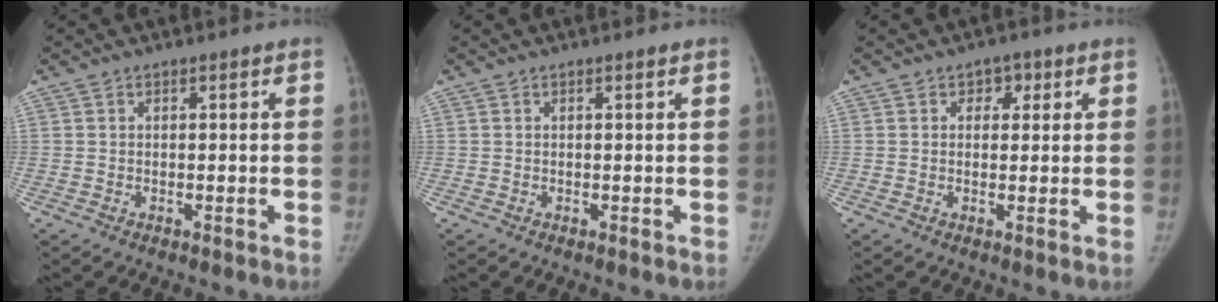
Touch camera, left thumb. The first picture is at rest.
{"total": 0.0}
{"total": 3.0, "force": [1.2, 2.3, 1.5], "torque": [0.005, 0.000, 0.012]}